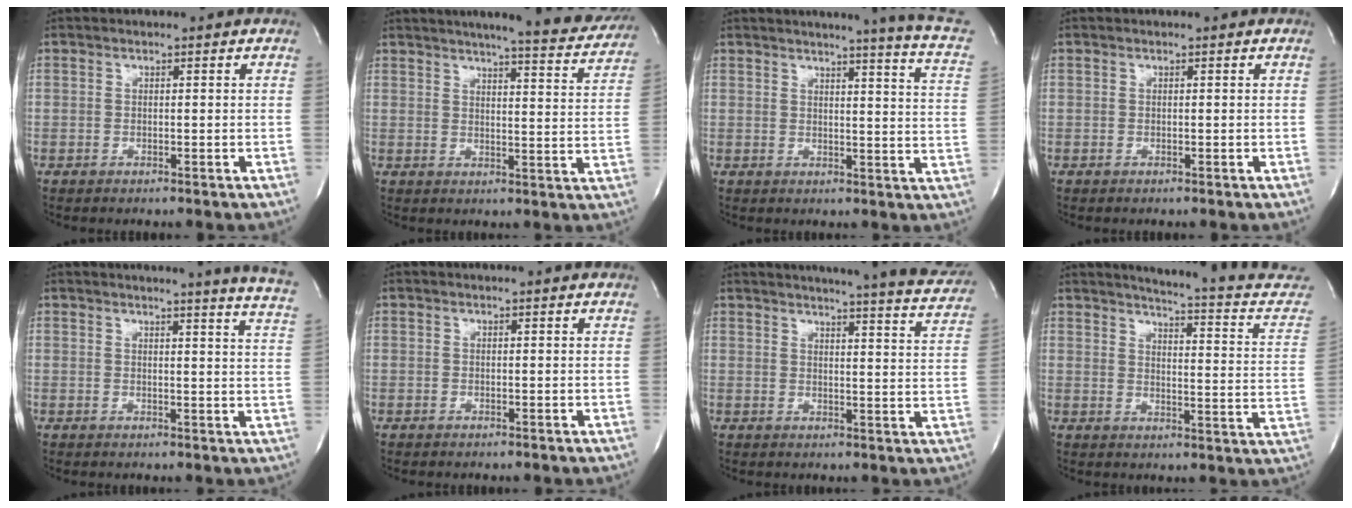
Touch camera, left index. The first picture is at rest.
{"total": 16.4, "force": [14.9, 1.2, 6.8], "torque": [-0.084, -0.044, 0.167]}
{"total": 12.4, "force": [10.2, -1.2, 7.0], "torque": [-0.096, -0.065, 0.092]}
{"total": 0.0}
{"total": 10.5, "force": [9.5, -1.4, 4.4], "torque": [-0.056, -0.077, 0.079]}
{"total": 0.0}
{"total": 20.8, "force": [19.4, 1.2, 7.5], "torque": [-0.101, -0.076, 0.212]}
{"total": 18.7, "force": [17.3, 1.0, 7.0], "torque": [-0.091, -0.085, 0.187]}